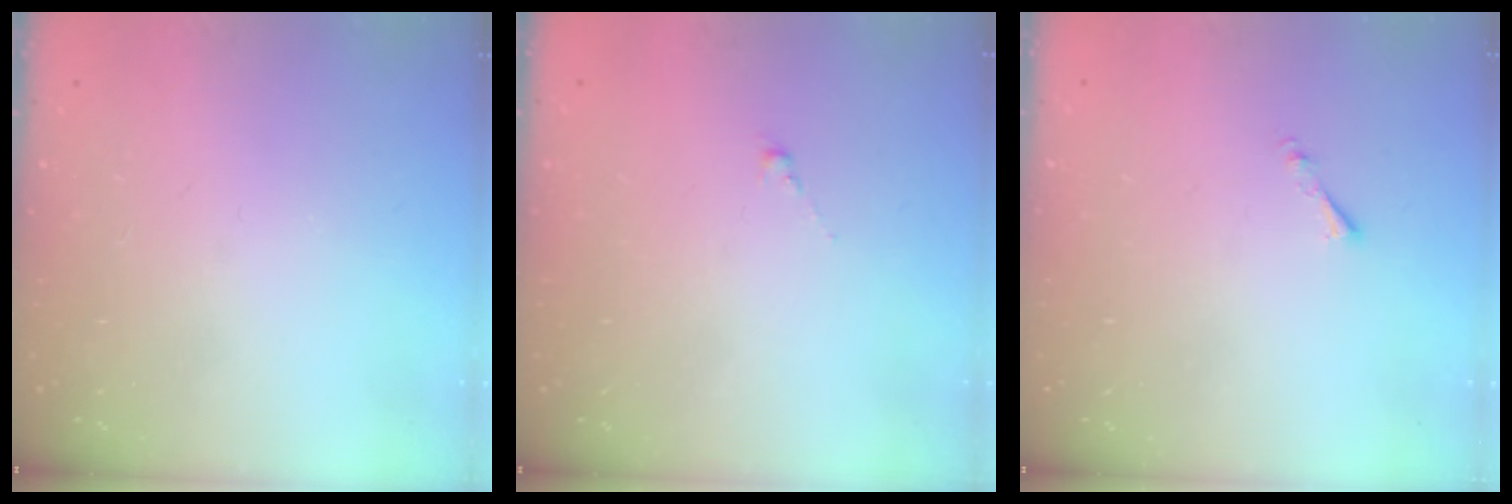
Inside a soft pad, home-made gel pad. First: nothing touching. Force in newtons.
{"total": 0.8, "press": 0.7, "slide": 0.5}
{"total": 0.8, "press": 0.7, "slide": 0.3}